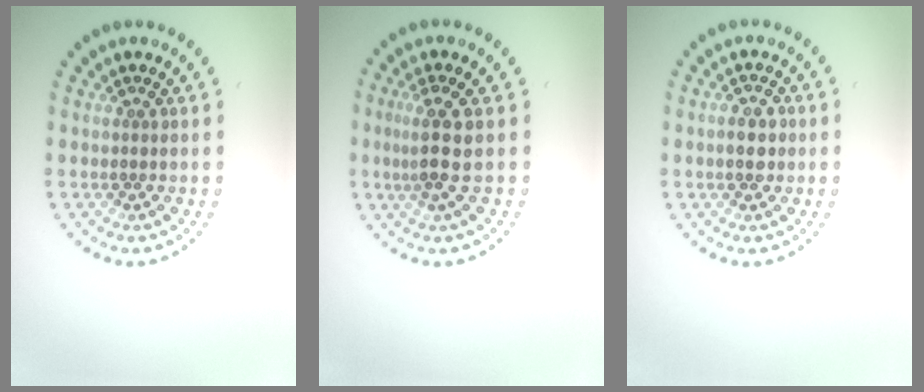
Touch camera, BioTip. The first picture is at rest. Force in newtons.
{"total": 2.9, "press": 2.5, "slide": 1.5}
{"total": 1.9, "press": 1.9, "slide": 0.4}